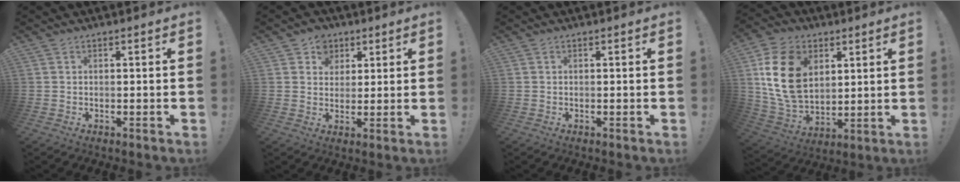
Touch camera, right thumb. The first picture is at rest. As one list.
[{"total": 6.4, "force": [2.8, 5.7, 0.9], "torque": [-0.014, -0.021, 0.054]}, {"total": 0.0}, {"total": 19.0, "force": [5.7, 13.6, 11.9], "torque": [-0.230, -0.028, 0.105]}]